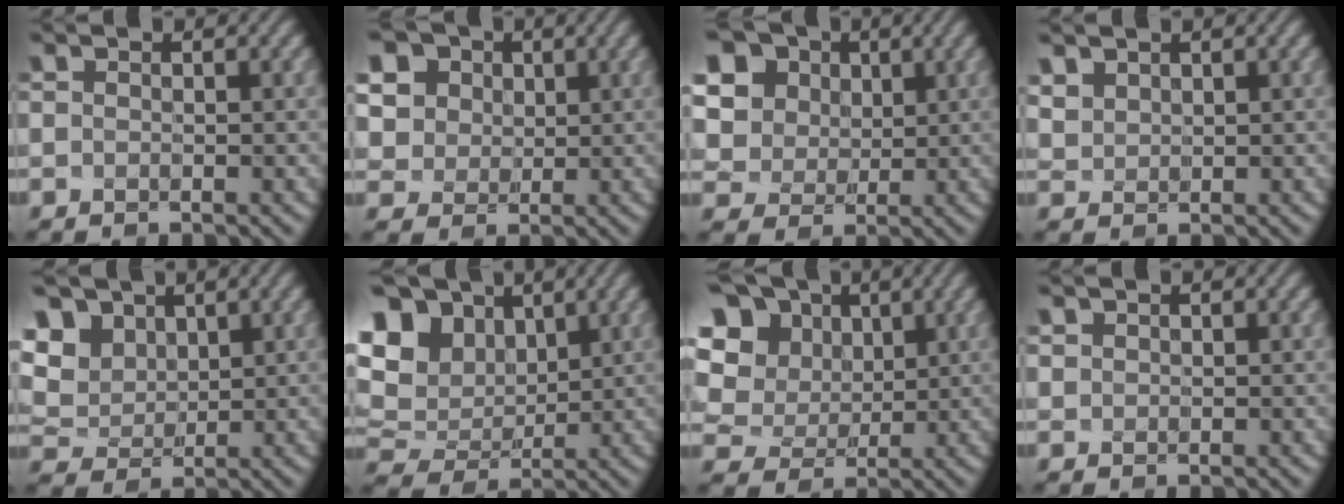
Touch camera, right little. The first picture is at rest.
{"total": 9.5, "force": [3.9, 7.9, 3.4], "torque": [-0.107, 0.011, 0.072]}
{"total": 11.6, "force": [4.4, 9.6, 4.7], "torque": [-0.144, 0.013, 0.090]}
{"total": 3.9, "force": [2.0, 3.0, 1.5], "torque": [-0.073, 0.019, 0.044]}
{"total": 7.4, "force": [3.7, 5.5, 3.2], "torque": [-0.096, 0.015, 0.060]}
{"total": 12.0, "force": [5.1, 8.9, 6.2], "torque": [-0.147, 0.029, 0.096]}
{"total": 14.3, "force": [5.4, 11.6, 6.2], "torque": [-0.169, 0.030, 0.098]}
{"total": 1.2, "force": [0.7, 0.9, 0.4], "torque": [-0.025, 0.015, 0.009]}